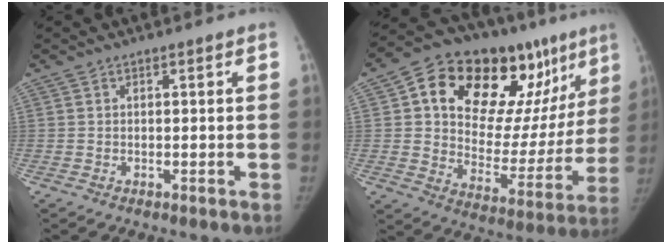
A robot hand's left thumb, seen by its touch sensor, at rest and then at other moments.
{"total": 29.5, "force": [14.8, 15.0, 20.6], "torque": [-0.254, -0.003, 0.233]}